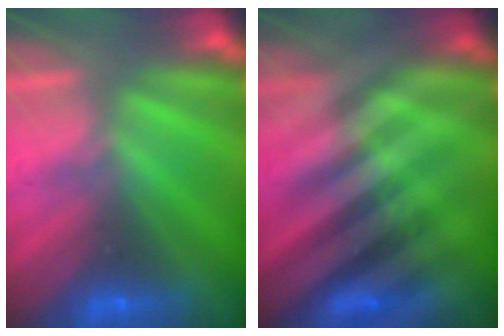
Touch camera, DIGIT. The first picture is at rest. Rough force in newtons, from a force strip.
{"total": 2.6}